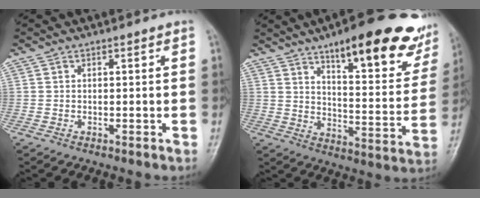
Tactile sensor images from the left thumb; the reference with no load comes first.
{"total": 24.0, "force": [15.1, 7.2, 17.2], "torque": [-0.188, -0.058, 0.209]}